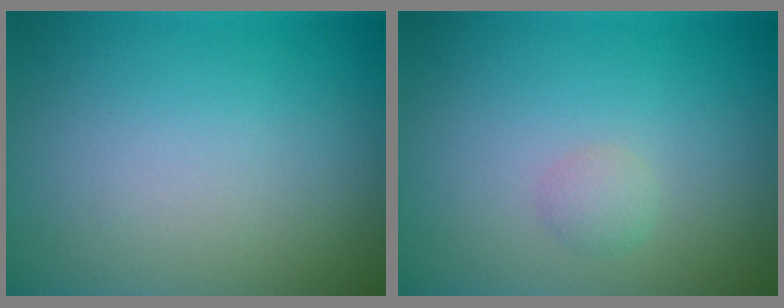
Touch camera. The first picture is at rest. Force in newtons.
{"total": 1.1, "press": 1.1, "slide": 0.0}